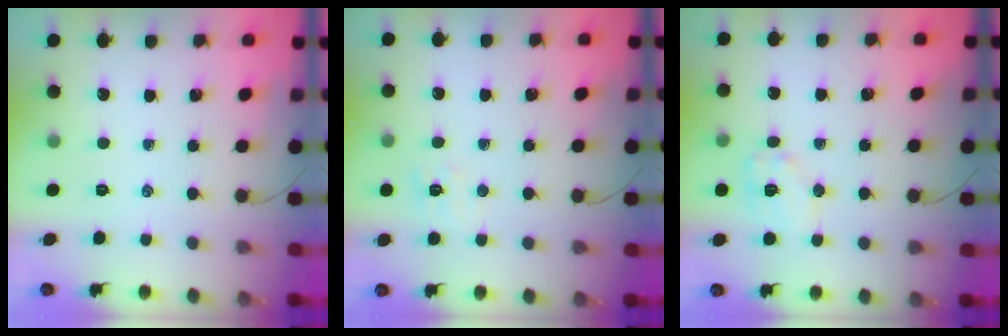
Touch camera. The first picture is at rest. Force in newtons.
{"total": 6.3, "press": 6.1, "slide": 1.6}
{"total": 8.1, "press": 8.1, "slide": 0.6}